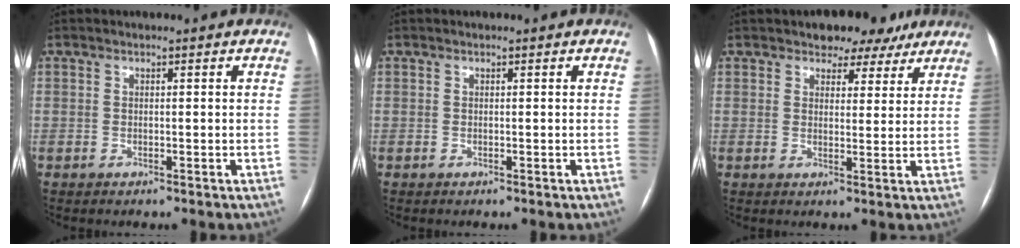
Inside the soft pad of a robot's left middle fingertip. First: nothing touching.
{"total": 0.0}
{"total": 6.2, "force": [4.8, 3.5, 1.5], "torque": [-0.009, 0.005, 0.059]}